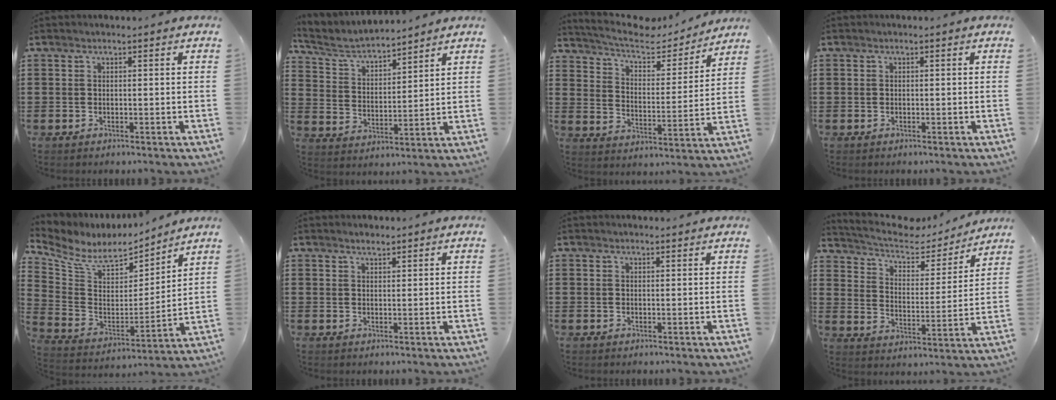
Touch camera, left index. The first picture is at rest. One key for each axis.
{"total": 5.0, "fx": 4.6, "fy": 1.0, "fz": 1.7, "tx": -0.057, "ty": -0.026, "tz": 0.075}
{"total": 6.5, "fx": 5.8, "fy": 1.7, "fz": 2.4, "tx": -0.076, "ty": -0.034, "tz": 0.097}
{"total": 0.0}
{"total": 8.0, "fx": 6.6, "fy": 3.3, "fz": 3.2, "tx": -0.100, "ty": -0.042, "tz": 0.115}
{"total": 1.4, "fx": 1.3, "fy": 0.3, "fz": 0.5, "tx": -0.012, "ty": 0.002, "tz": 0.023}
{"total": 0.7, "fx": 0.7, "fy": 0.2, "fz": 0.0, "tx": -0.002, "ty": 0.001, "tz": 0.014}
{"total": 5.9, "fx": 5.1, "fy": 1.9, "fz": 2.2, "tx": -0.071, "ty": -0.030, "tz": 0.082}